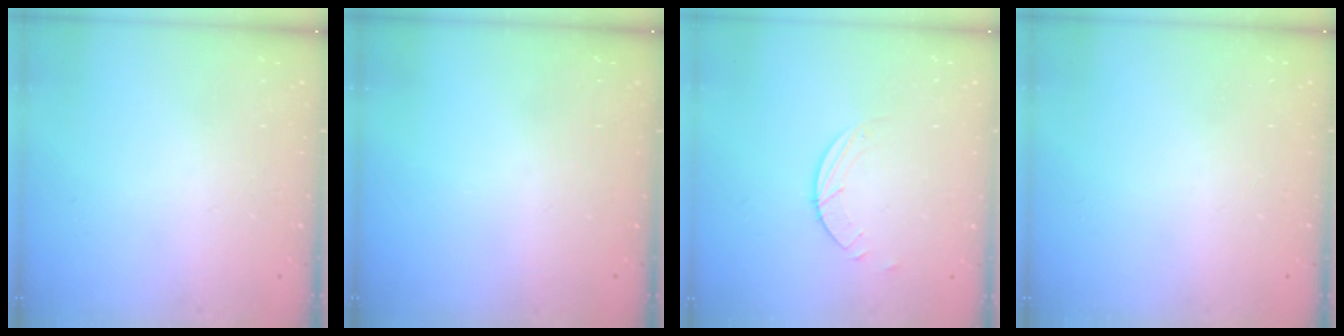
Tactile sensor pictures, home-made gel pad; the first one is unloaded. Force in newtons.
{"total": 0.0}
{"total": 2.0, "press": 2.0, "slide": 0.2}
{"total": 0.0}